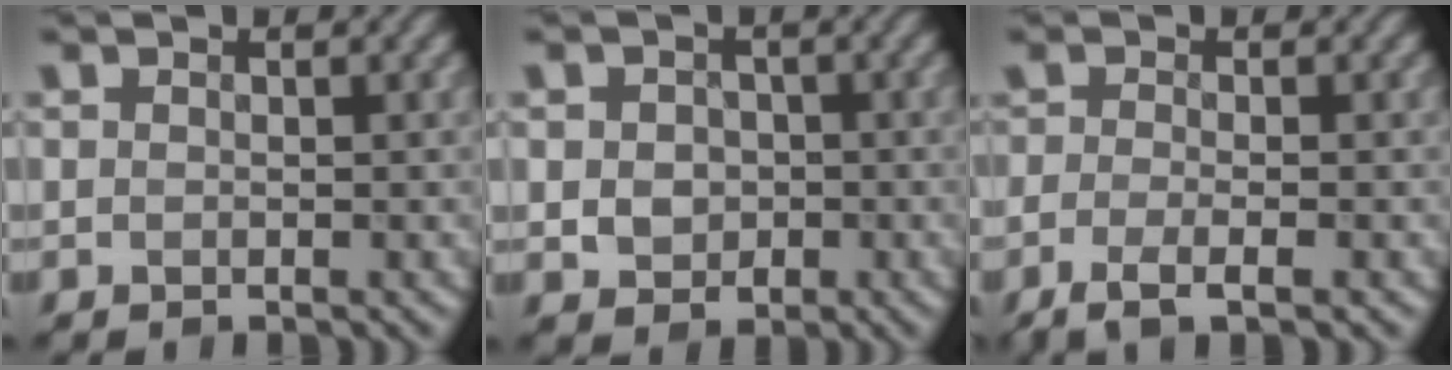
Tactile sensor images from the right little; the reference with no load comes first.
{"total": 2.4, "force": [-0.3, 2.1, 1.0], "torque": [-0.020, -0.002, -0.002]}
{"total": 3.1, "force": [-1.6, 0.7, 2.6], "torque": [-0.044, -0.014, -0.034]}